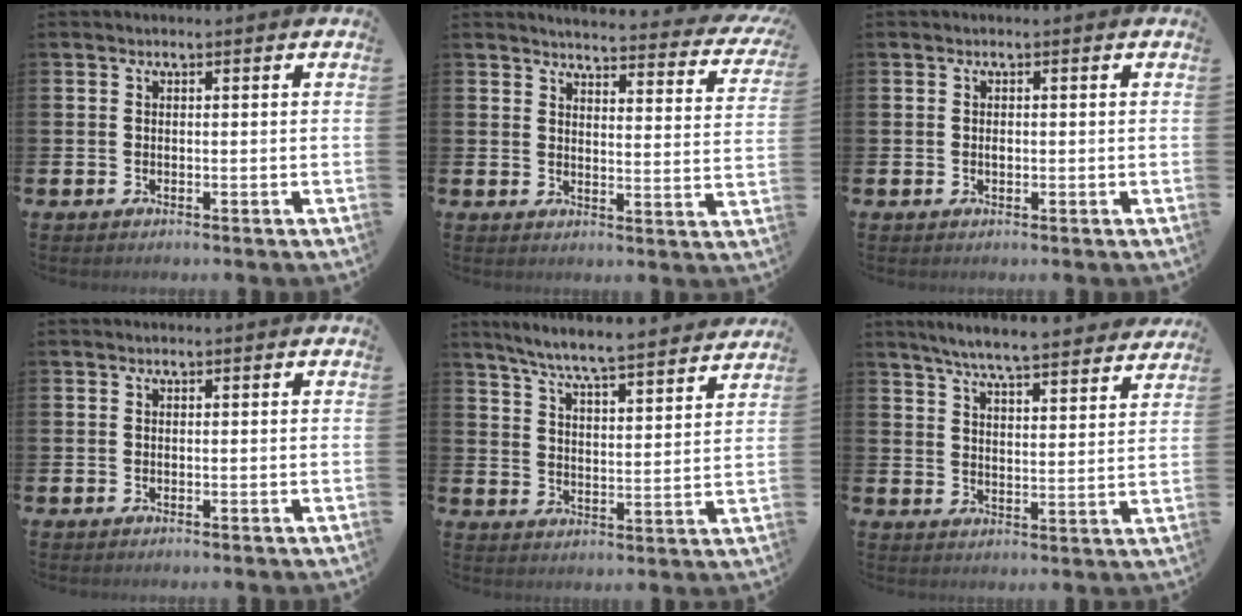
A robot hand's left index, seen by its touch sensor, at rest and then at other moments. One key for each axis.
{"total": 3.7, "fx": 3.6, "fy": 0.4, "fz": 0.8, "tx": -0.020, "ty": -0.037, "tz": 0.056}
{"total": 0.7, "fx": 0.0, "fy": 0.4, "fz": 0.6, "tx": -0.009, "ty": 0.002, "tz": -0.003}
{"total": 0.0}
{"total": 7.2, "fx": 6.9, "fy": -0.1, "fz": 2.2, "tx": -0.070, "ty": -0.048, "tz": 0.119}
{"total": 6.7, "fx": 6.4, "fy": 0.2, "fz": 2.0, "tx": -0.055, "ty": -0.042, "tz": 0.111}